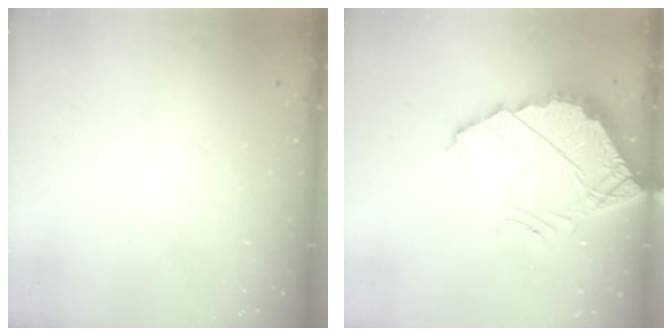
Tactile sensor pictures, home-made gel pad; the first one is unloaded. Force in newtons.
{"total": 4.2, "press": 4.2, "slide": 0.2}